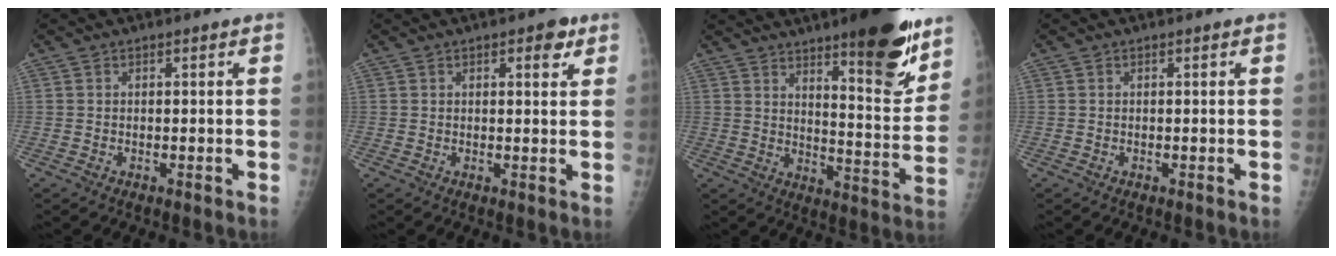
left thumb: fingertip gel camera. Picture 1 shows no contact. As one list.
[{"total": 3.6, "force": [1.9, 1.6, 2.6], "torque": [-0.020, -0.005, 0.020]}, {"total": 17.9, "force": [11.8, 4.2, 12.8], "torque": [-0.139, -0.080, 0.176]}, {"total": 0.0}]